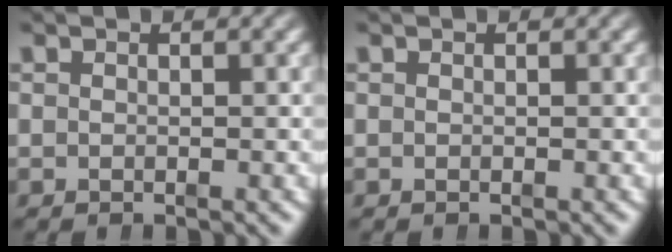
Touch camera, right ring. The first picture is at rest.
{"total": 0.0}